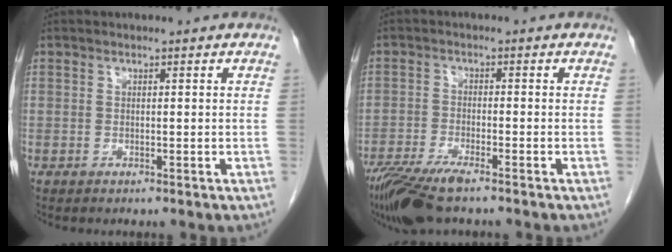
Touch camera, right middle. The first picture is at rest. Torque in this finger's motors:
{"motor_torque": [0.17, 0.09, 0.12, 0.03]}